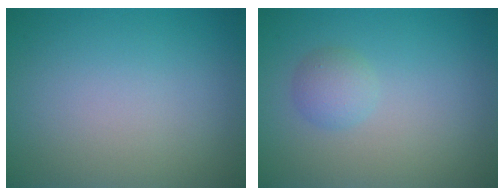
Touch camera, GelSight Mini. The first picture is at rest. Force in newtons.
{"total": 1.7, "press": 1.7, "slide": 0.1}